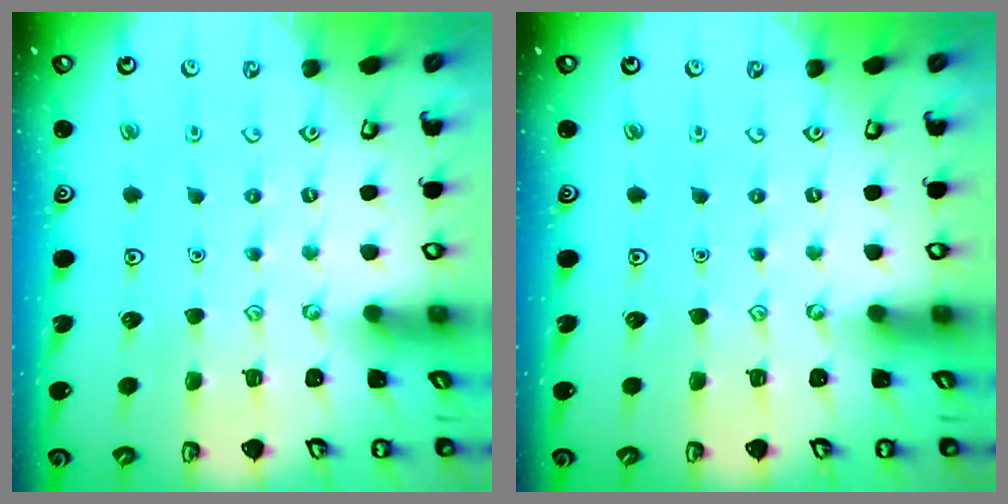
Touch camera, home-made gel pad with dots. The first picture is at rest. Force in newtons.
{"total": 0.0}